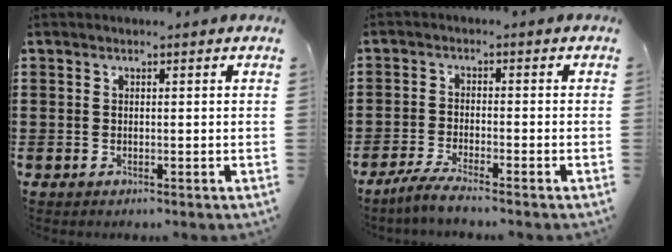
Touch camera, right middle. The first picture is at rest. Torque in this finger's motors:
{"motor_torque": [2.14, 0.00, 0.08, 0.07]}